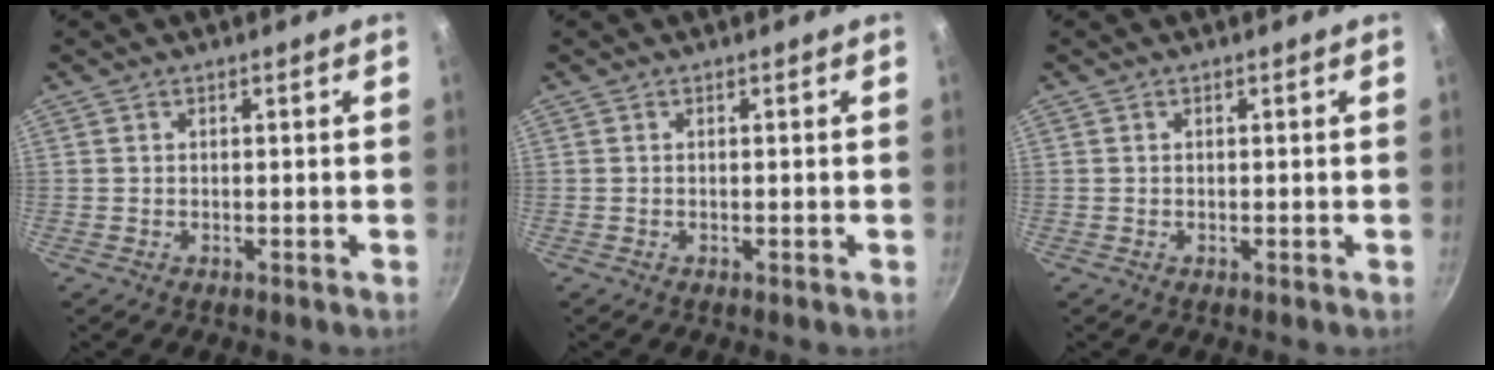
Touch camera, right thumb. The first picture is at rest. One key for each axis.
{"total": 0.0}
{"total": 0.0}